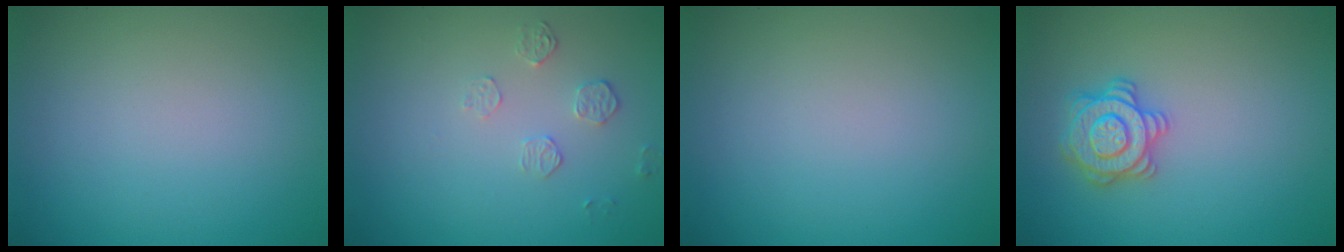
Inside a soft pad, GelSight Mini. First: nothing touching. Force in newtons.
{"total": 1.5, "press": 0.8, "slide": 1.3}
{"total": 0.0}
{"total": 3.1, "press": 3.0, "slide": 0.6}